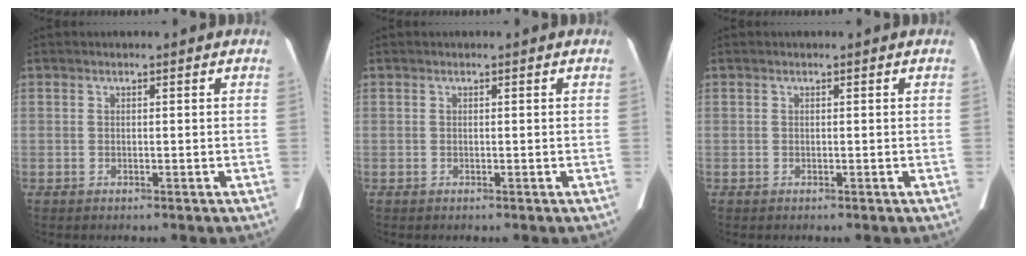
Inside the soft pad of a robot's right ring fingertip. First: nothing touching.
{"total": 0.0}
{"total": 0.0}